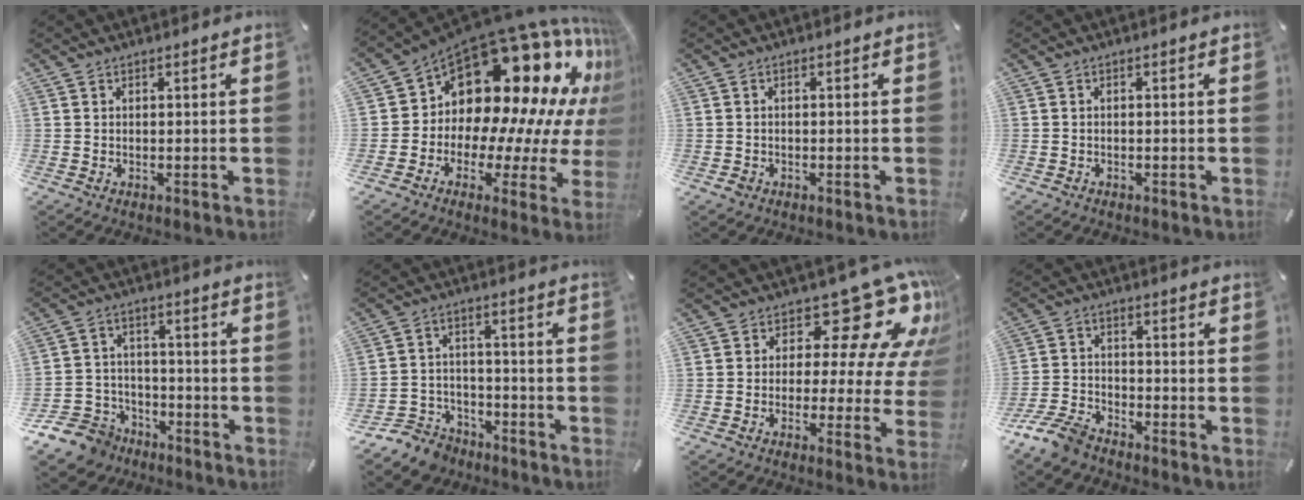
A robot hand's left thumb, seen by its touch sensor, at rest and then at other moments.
{"total": 22.2, "force": [12.3, 12.5, 13.6], "torque": [-0.196, -0.144, 0.227]}
{"total": 1.3, "force": [-0.7, 1.0, 0.3], "torque": [-0.005, 0.004, -0.015]}
{"total": 0.5, "force": [-0.4, 0.3, 0.0], "torque": [0.000, 0.003, -0.010]}
{"total": 11.3, "force": [-7.6, 7.9, 2.8], "torque": [-0.063, 0.054, -0.135]}
{"total": 9.5, "force": [-7.3, 5.7, 2.1], "torque": [-0.039, 0.048, -0.135]}
{"total": 18.4, "force": [10.1, 8.6, 12.7], "torque": [-0.164, -0.077, 0.164]}
{"total": 9.0, "force": [-7.7, 3.4, 3.2], "torque": [-0.071, 0.033, -0.148]}